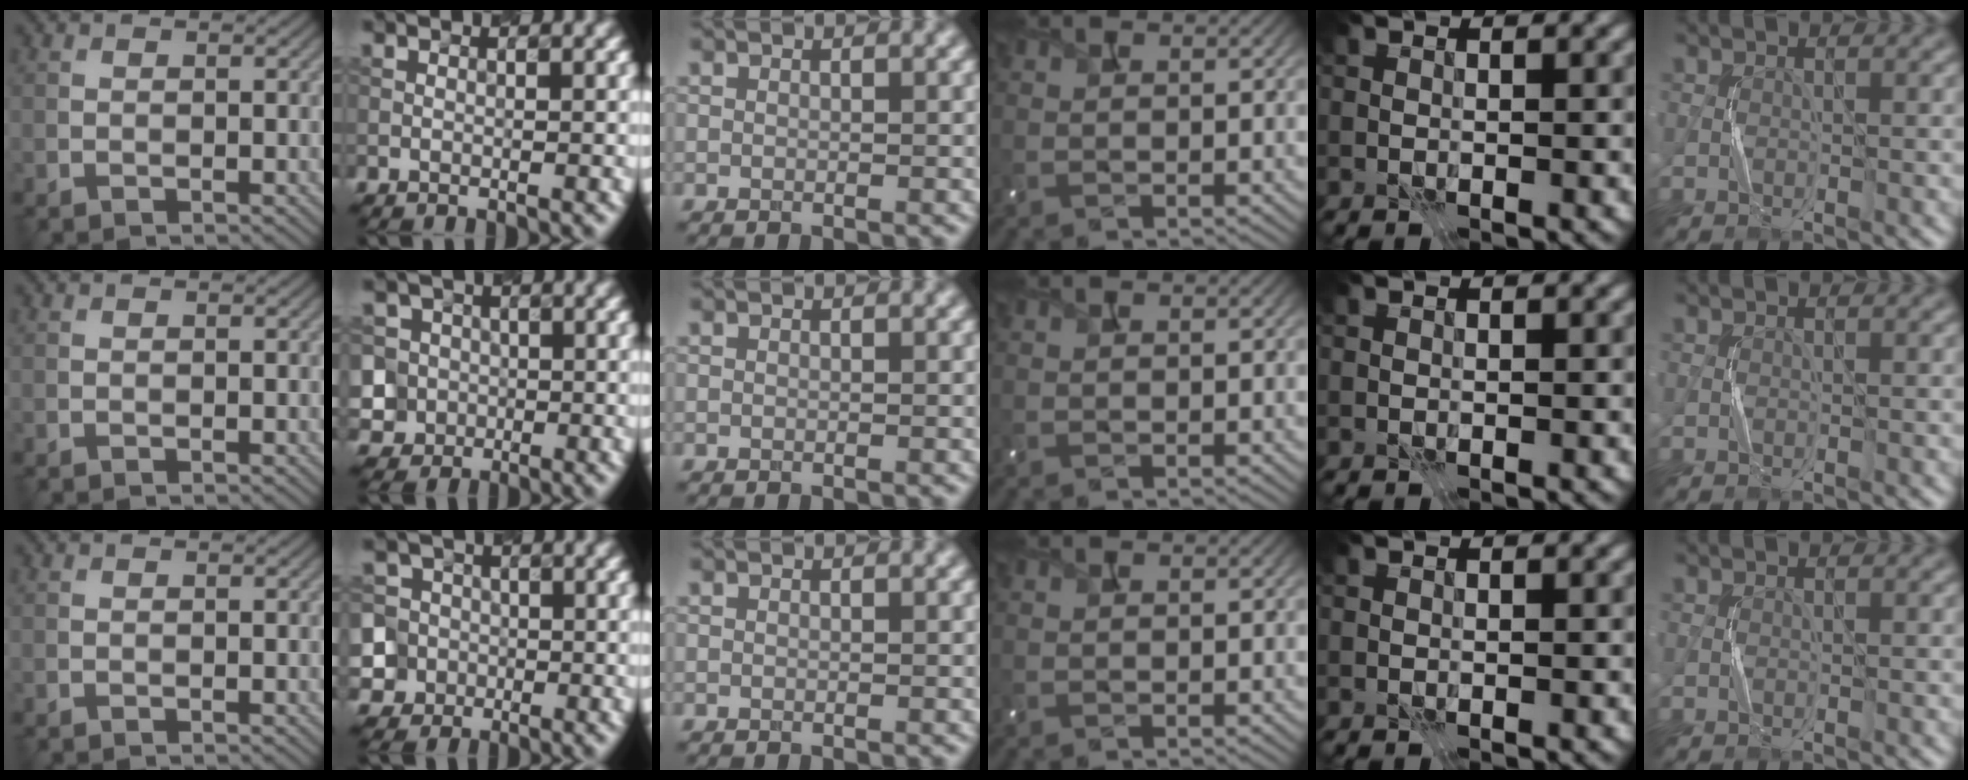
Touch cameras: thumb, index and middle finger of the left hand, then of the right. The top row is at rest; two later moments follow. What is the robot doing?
{"motion": "press", "object": "camera"}